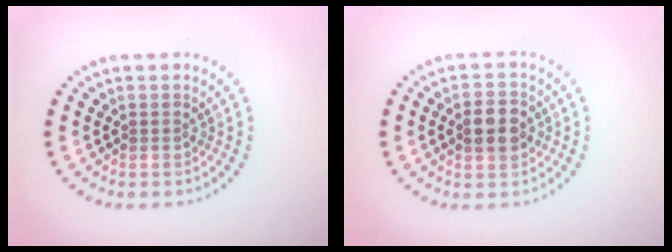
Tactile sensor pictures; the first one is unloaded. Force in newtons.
{"total": 3.6, "press": 3.6, "slide": 0.1}